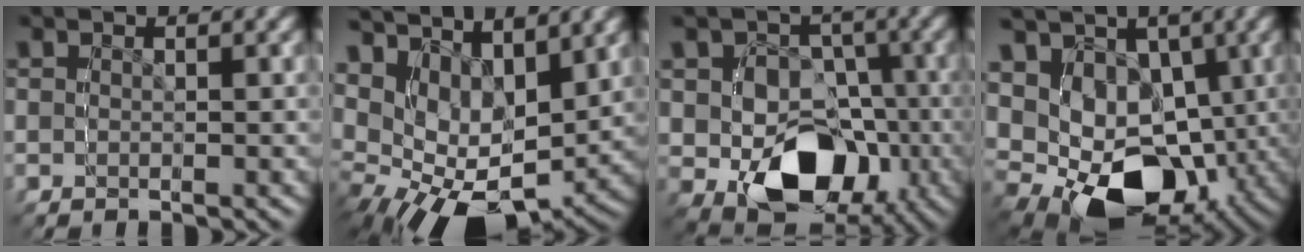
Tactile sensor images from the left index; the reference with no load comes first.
{"total": 9.0, "force": [1.8, 6.7, 5.7], "torque": [-0.121, 0.005, 0.030]}
{"total": 10.4, "force": [-2.1, 9.4, 4.0], "torque": [-0.108, -0.059, -0.015]}
{"total": 14.8, "force": [-1.3, 12.0, 8.5], "torque": [-0.168, -0.046, -0.002]}